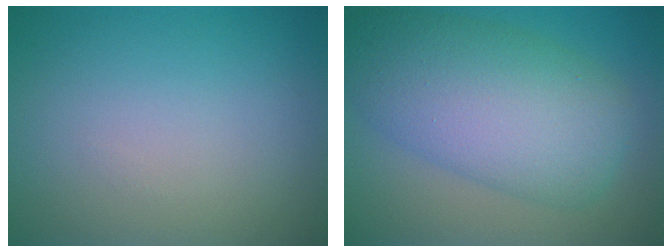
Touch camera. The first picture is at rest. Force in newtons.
{"total": 9.5, "press": 9.5, "slide": 0.1}